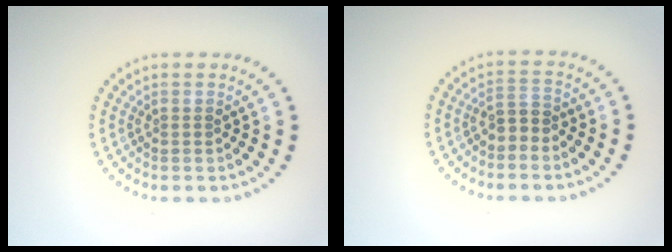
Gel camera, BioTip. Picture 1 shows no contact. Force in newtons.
{"total": 1.9, "press": 1.6, "slide": 0.9}